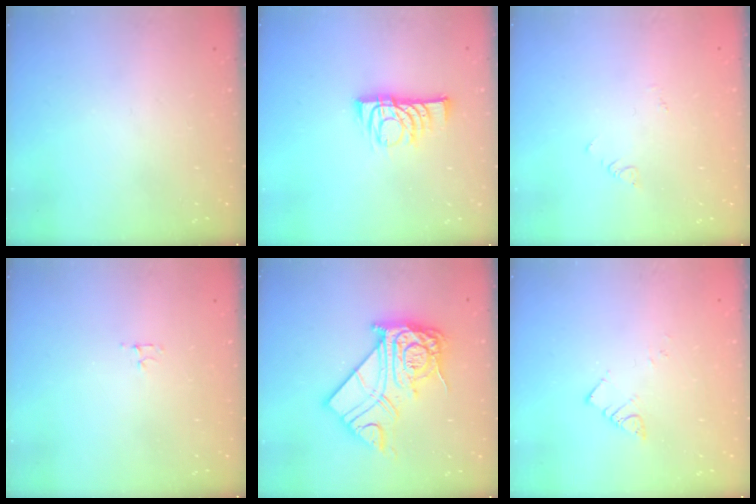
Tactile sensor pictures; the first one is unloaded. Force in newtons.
{"total": 10.2, "press": 10.1, "slide": 0.8}
{"total": 1.9, "press": 1.9, "slide": 0.4}
{"total": 3.1, "press": 3.0, "slide": 0.4}
{"total": 19.5, "press": 19.4, "slide": 1.6}
{"total": 4.0, "press": 4.0, "slide": 0.1}